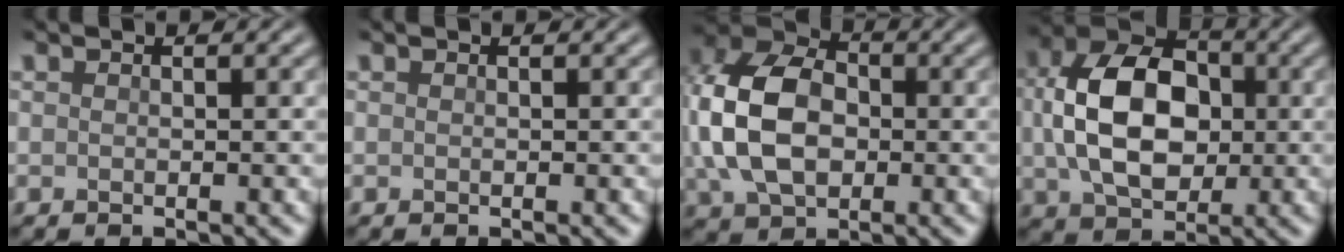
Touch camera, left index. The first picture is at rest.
{"total": 0.0}
{"total": 10.5, "force": [0.2, 7.4, 7.4], "torque": [-0.179, 0.011, -0.007]}
{"total": 9.8, "force": [0.5, 6.8, 7.1], "torque": [-0.144, 0.007, 0.003]}